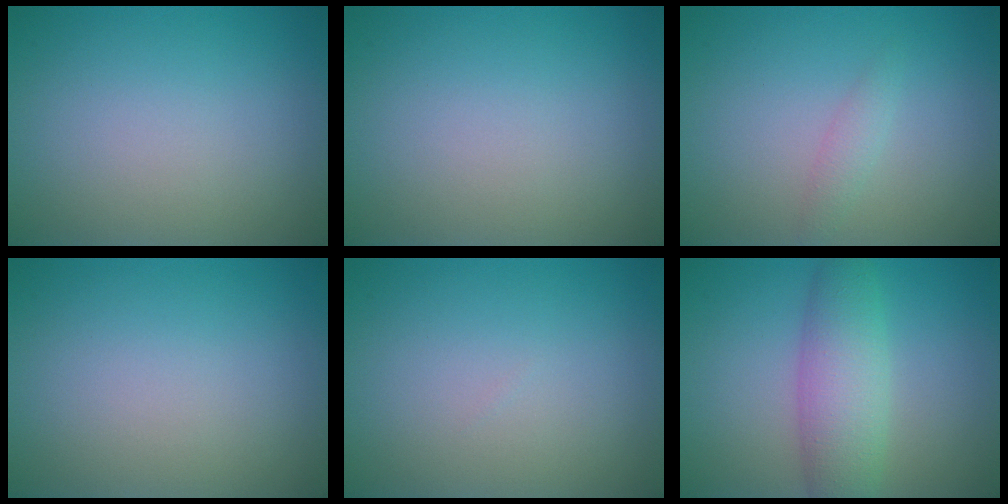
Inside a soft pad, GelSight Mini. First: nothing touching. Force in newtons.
{"total": 0.0}
{"total": 1.2, "press": 1.2, "slide": 0.0}
{"total": 0.0}
{"total": 0.0}
{"total": 5.0, "press": 5.0, "slide": 0.1}